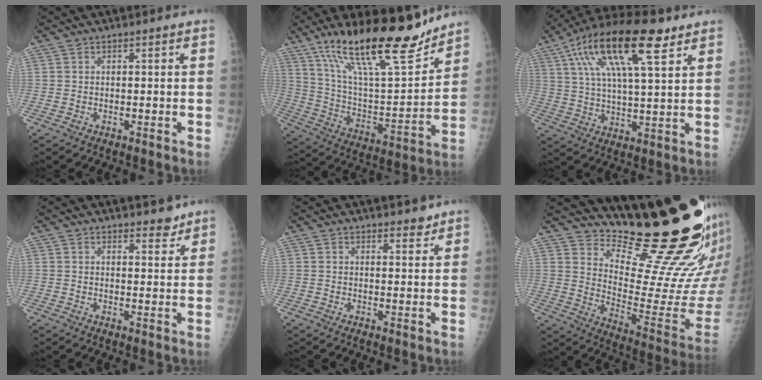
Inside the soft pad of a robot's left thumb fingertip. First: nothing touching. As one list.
[{"total": 23.8, "force": [17.2, 5.9, 15.3], "torque": [-0.230, -0.078, 0.297]}, {"total": 18.9, "force": [9.4, 5.9, 15.3], "torque": [-0.271, -0.004, 0.163]}, {"total": 3.0, "force": [2.5, 1.2, 1.0], "torque": [0.003, -0.018, 0.034]}, {"total": 2.4, "force": [2.1, 1.0, 0.7], "torque": [0.004, -0.015, 0.026]}, {"total": 23.6, "force": [18.8, 4.5, 13.5], "torque": [-0.160, -0.173, 0.272]}]